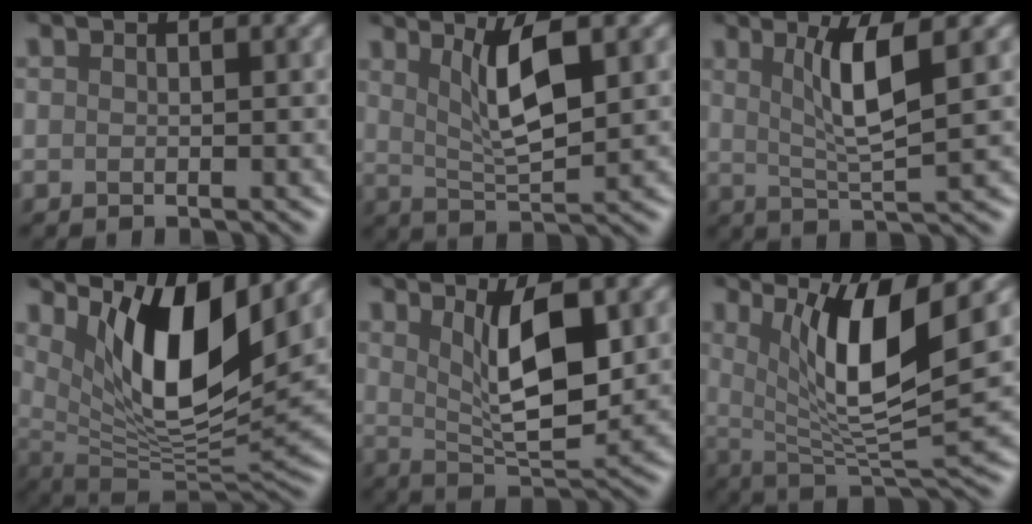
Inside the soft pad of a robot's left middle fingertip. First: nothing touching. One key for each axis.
{"total": 5.0, "fx": 2.0, "fy": 1.1, "fz": 4.4, "tx": -0.083, "ty": -0.005, "tz": 0.039}
{"total": 4.8, "fx": 1.6, "fy": 0.7, "fz": 4.4, "tx": -0.084, "ty": -0.003, "tz": 0.033}
{"total": 10.6, "fx": 4.6, "fy": 3.4, "fz": 9.0, "tx": -0.146, "ty": -0.021, "tz": 0.093}
{"total": 6.7, "fx": 2.1, "fy": 2.1, "fz": 6.0, "tx": -0.103, "ty": -0.010, "tz": 0.043}
{"total": 8.8, "fx": 2.9, "fy": 2.1, "fz": 8.0, "tx": -0.130, "ty": -0.016, "tz": 0.055}